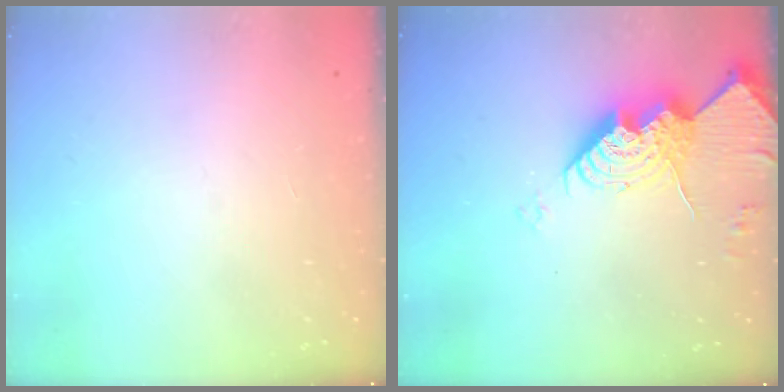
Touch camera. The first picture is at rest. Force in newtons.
{"total": 15.6, "press": 15.5, "slide": 1.5}